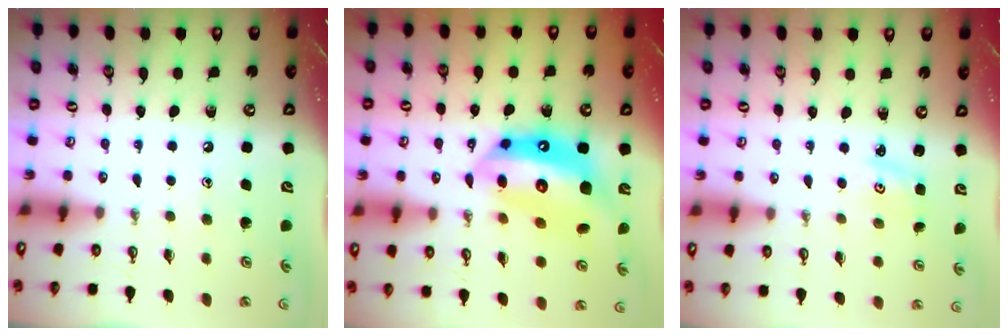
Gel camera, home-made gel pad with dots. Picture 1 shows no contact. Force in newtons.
{"total": 17.6, "press": 17.4, "slide": 2.2}
{"total": 1.1, "press": 1.1, "slide": 0.3}